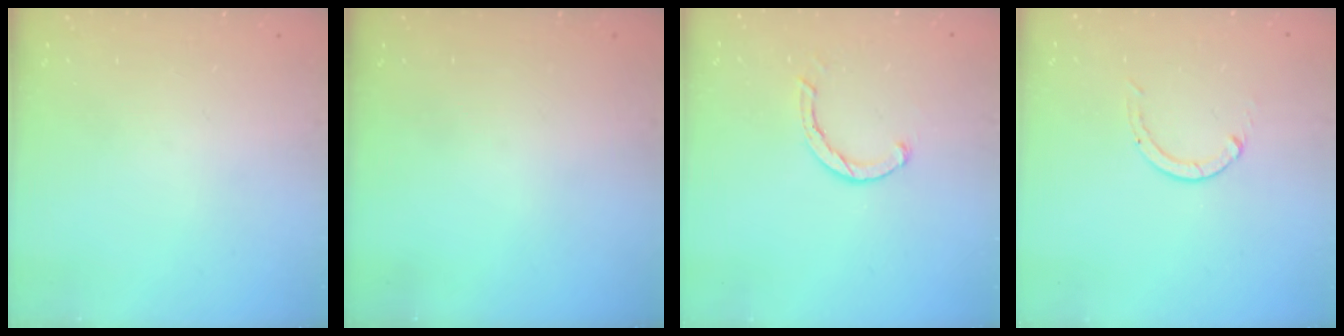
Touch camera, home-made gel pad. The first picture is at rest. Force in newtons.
{"total": 0.0}
{"total": 2.4, "press": 2.4, "slide": 0.1}
{"total": 0.0}